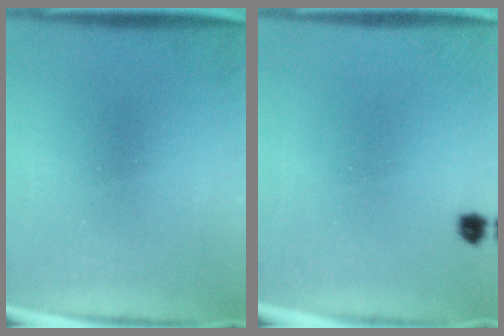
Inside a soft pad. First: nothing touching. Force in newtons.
{"total": 1.4}